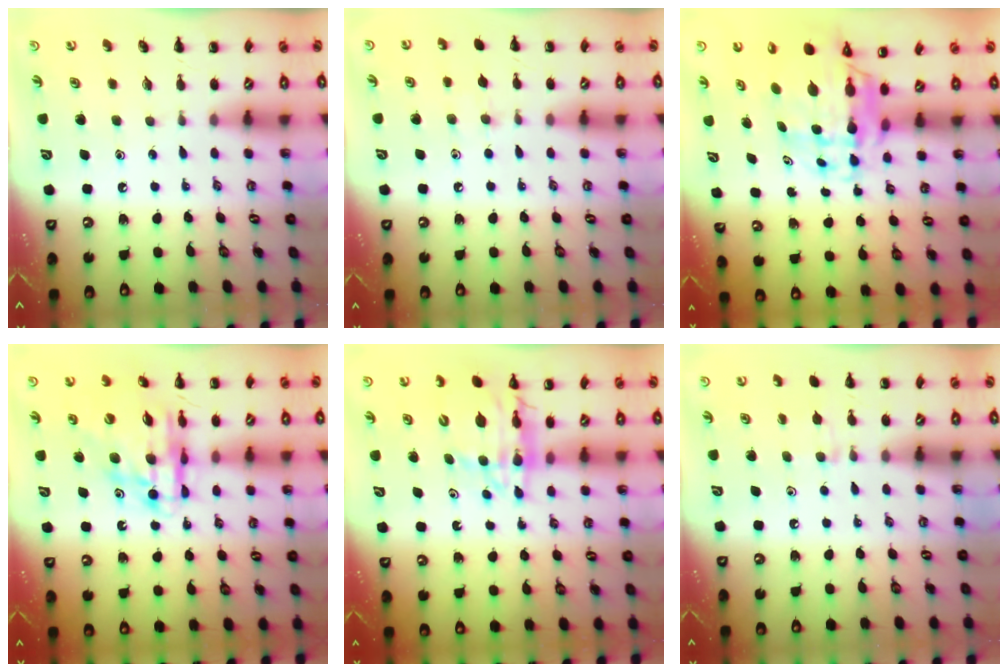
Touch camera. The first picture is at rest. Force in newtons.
{"total": 5.5, "press": 5.1, "slide": 2.0}
{"total": 9.1, "press": 8.7, "slide": 2.7}
{"total": 13.4, "press": 12.9, "slide": 3.8}
{"total": 11.3, "press": 10.7, "slide": 3.7}
{"total": 6.7, "press": 6.4, "slide": 1.8}